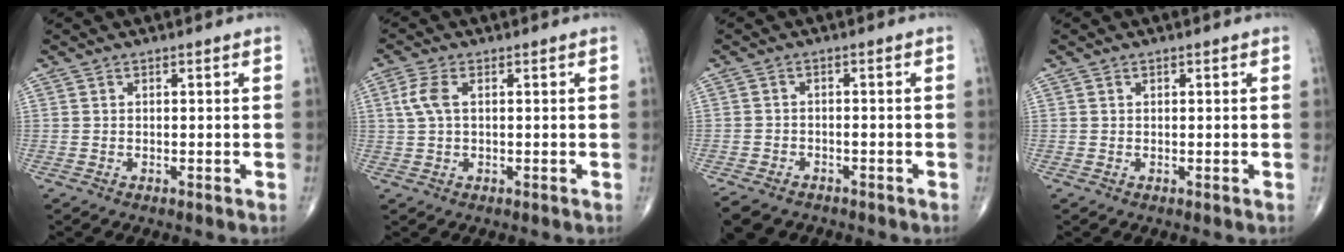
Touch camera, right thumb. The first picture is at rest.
{"total": 4.2, "force": [0.9, 2.1, 3.5], "torque": [-0.094, 0.012, 0.017]}
{"total": 9.0, "force": [-6.3, 5.3, 3.7], "torque": [-0.077, 0.009, -0.094]}
{"total": 0.0}